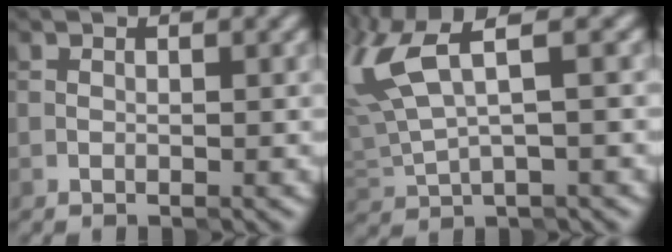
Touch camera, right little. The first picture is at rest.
{"total": 6.6, "force": [2.9, 2.2, 5.5], "torque": [-0.137, 0.013, 0.060]}